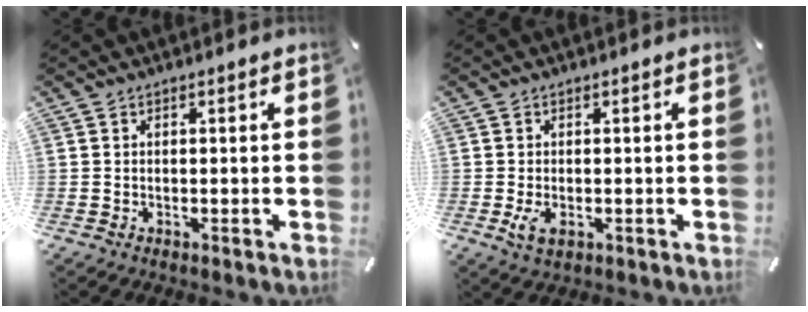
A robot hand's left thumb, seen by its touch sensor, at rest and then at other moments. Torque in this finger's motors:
{"motor_torque": [0.85, 0.86, 0.15, -0.12, 0.00]}